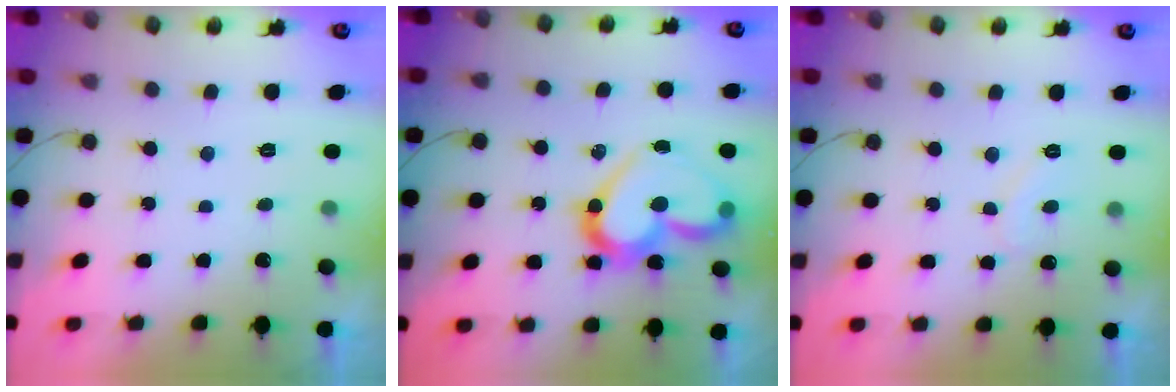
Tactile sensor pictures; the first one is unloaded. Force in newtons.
{"total": 17.6, "press": 17.5, "slide": 1.6}
{"total": 7.1, "press": 7.0, "slide": 0.5}